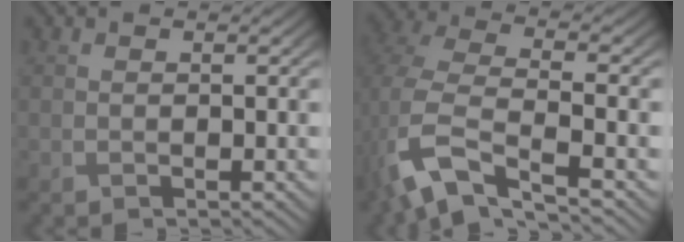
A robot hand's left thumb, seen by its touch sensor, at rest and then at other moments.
{"total": 9.4, "force": [-4.5, 3.8, 7.4], "torque": [-0.173, -0.019, -0.095]}